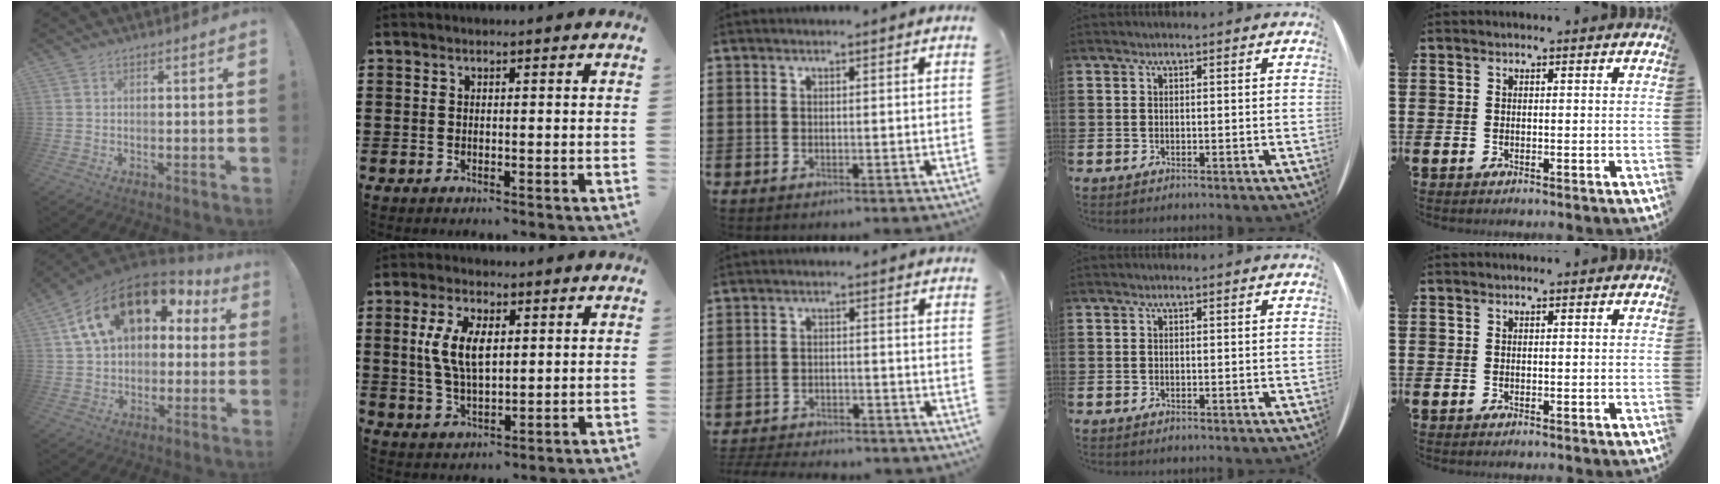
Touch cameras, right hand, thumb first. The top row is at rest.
{"thumb": {"total": 19.5, "force": [8.0, 11.9, 13.2], "torque": [-0.219, -0.025, 0.146]}, "index": {"total": 7.5, "force": [1.7, 3.8, 6.3], "torque": [-0.138, 0.009, 0.026]}, "middle": {"total": 3.7, "force": [-3.7, 0.4, 0.2], "torque": [-0.008, 0.001, -0.078]}}